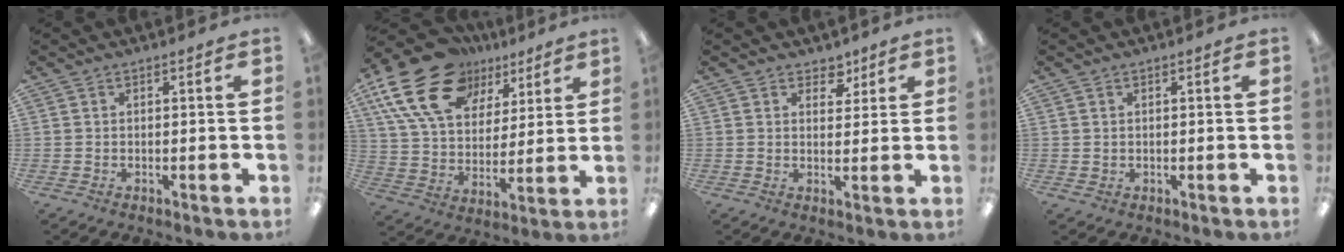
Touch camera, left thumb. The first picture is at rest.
{"total": 21.6, "force": [12.0, 13.4, 12.0], "torque": [-0.230, -0.044, 0.221]}
{"total": 4.2, "force": [2.9, 2.9, 1.0], "torque": [-0.007, -0.015, 0.050]}
{"total": 0.8, "force": [0.5, 0.6, 0.1], "torque": [-0.003, 0.003, 0.008]}